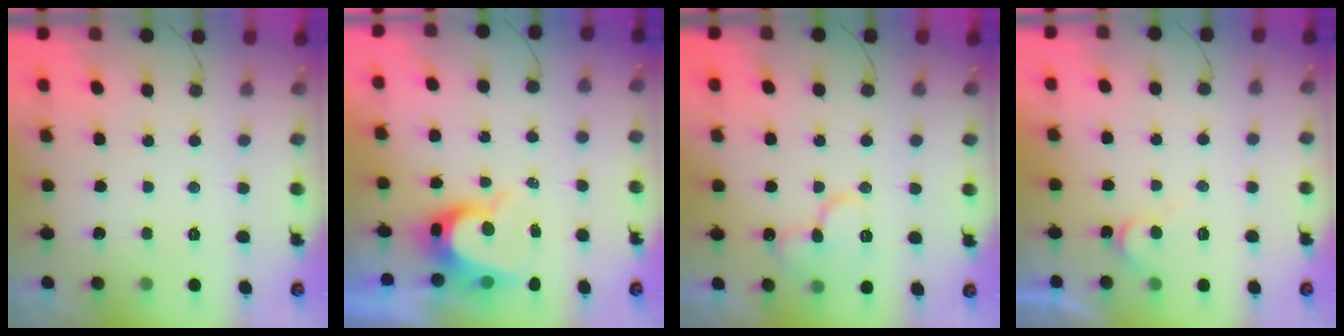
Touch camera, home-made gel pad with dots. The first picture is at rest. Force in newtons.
{"total": 8.5, "press": 8.5, "slide": 0.7}
{"total": 12.9, "press": 12.8, "slide": 1.7}
{"total": 6.7, "press": 6.6, "slide": 0.5}